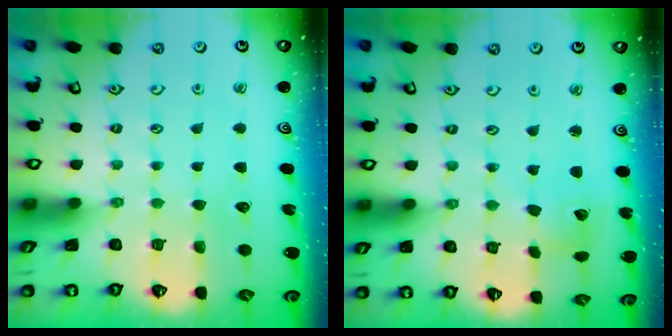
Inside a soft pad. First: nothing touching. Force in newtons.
{"total": 3.6, "press": 3.6, "slide": 0.5}